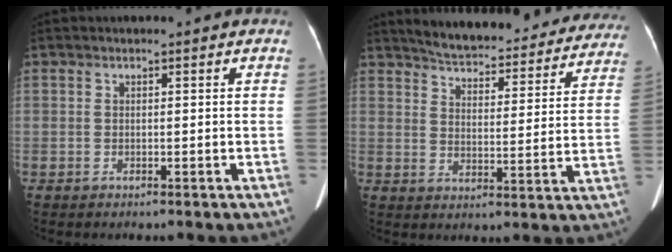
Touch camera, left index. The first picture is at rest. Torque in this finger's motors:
{"motor_torque": [0.61, -1.53, 0.13, 0.06]}